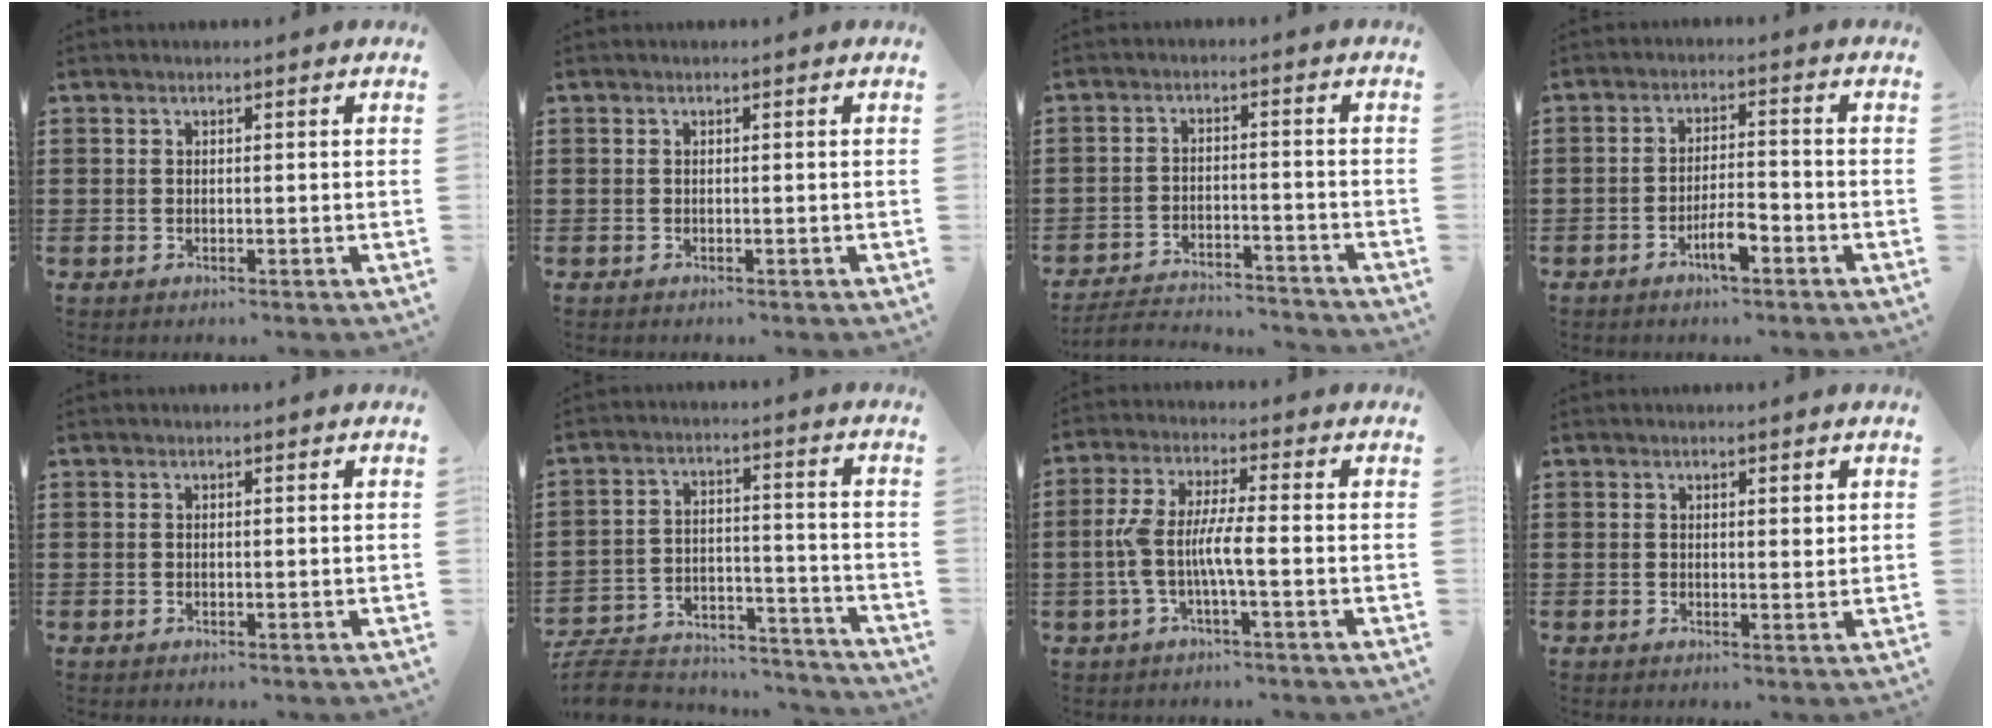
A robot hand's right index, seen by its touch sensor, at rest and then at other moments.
{"total": 0.0}
{"total": 3.6, "force": [-3.6, 0.2, 0.7], "torque": [-0.023, 0.000, -0.079]}
{"total": 4.7, "force": [-2.6, 1.2, 3.7], "torque": [-0.075, 0.000, -0.050]}
{"total": 0.0}
{"total": 8.2, "force": [-7.8, 1.6, 2.2], "torque": [-0.050, 0.014, -0.154]}
{"total": 6.2, "force": [-1.6, 1.1, 5.9], "torque": [-0.140, -0.012, -0.041]}
{"total": 1.2, "force": [0.7, 0.5, 0.8], "torque": [-0.008, 0.002, 0.010]}